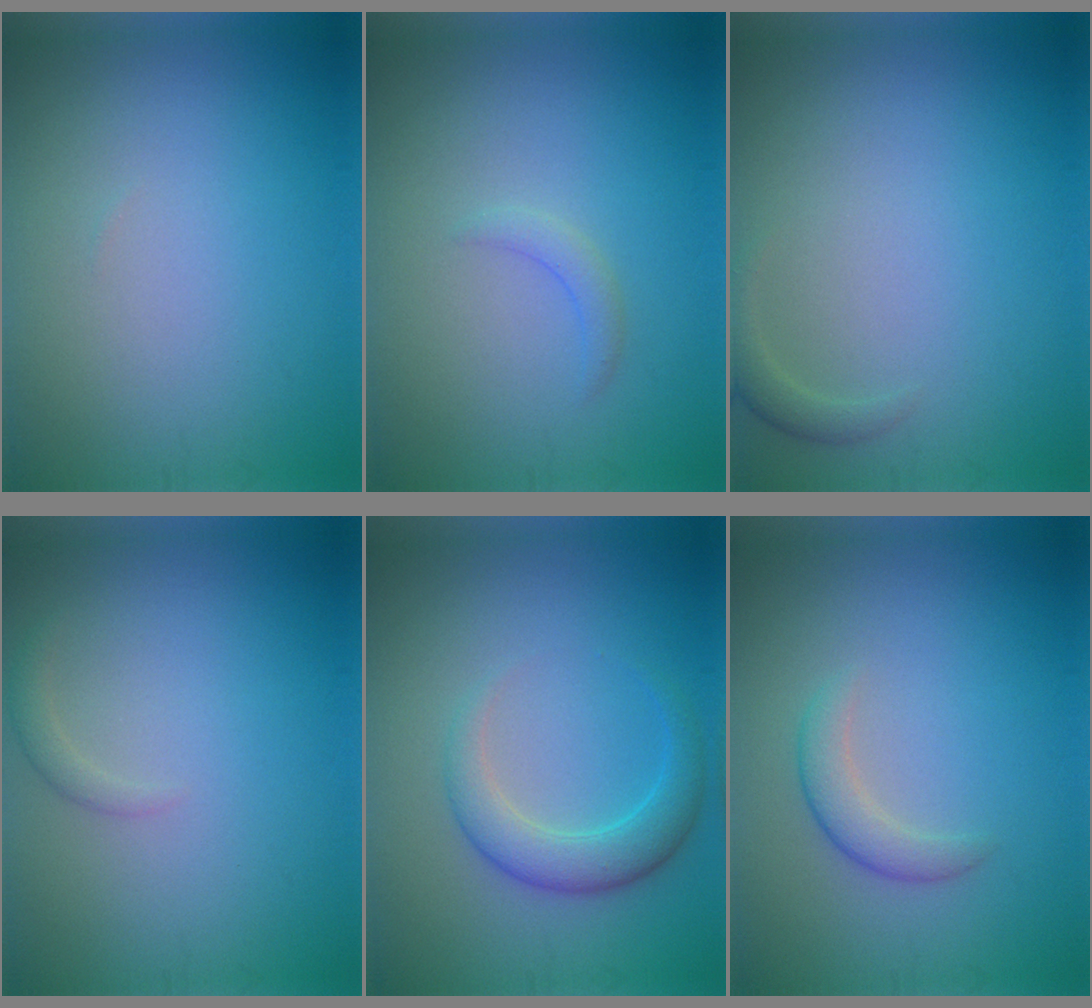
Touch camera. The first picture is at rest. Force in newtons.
{"total": 1.2, "press": 1.2, "slide": 0.2}
{"total": 1.2, "press": 1.2, "slide": 0.1}
{"total": 1.0, "press": 0.9, "slide": 0.1}
{"total": 3.6, "press": 3.6, "slide": 0.1}
{"total": 2.1, "press": 2.1, "slide": 0.0}